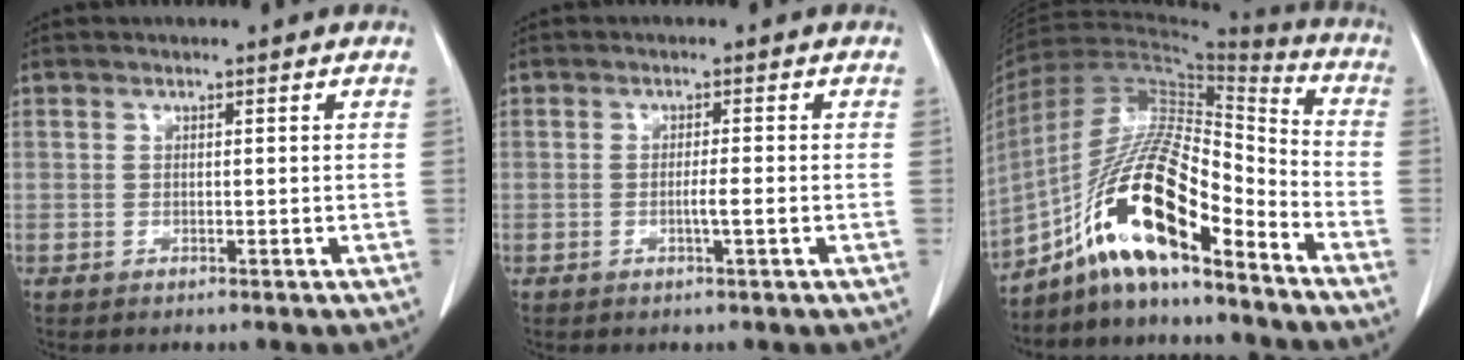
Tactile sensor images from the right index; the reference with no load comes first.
{"total": 2.0, "force": [-0.5, -0.3, 1.9], "torque": [-0.035, -0.002, -0.010]}
{"total": 16.5, "force": [-10.2, 3.2, 12.5], "torque": [-0.239, 0.020, -0.180]}